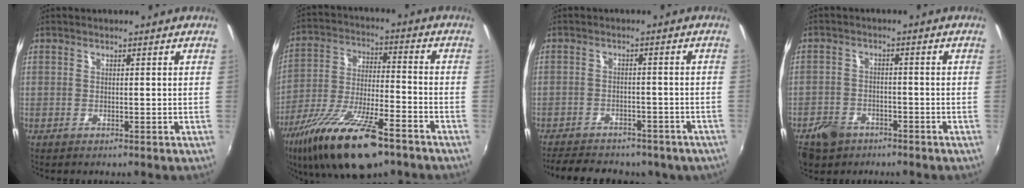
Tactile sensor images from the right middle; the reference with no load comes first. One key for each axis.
{"total": 19.3, "fx": -12.7, "fy": 5.4, "fz": 13.5, "tx": -0.261, "ty": -0.039, "tz": -0.223}
{"total": 15.5, "fx": -12.3, "fy": 6.9, "fz": 6.4, "tx": -0.142, "ty": 0.000, "tz": -0.152}
{"total": 6.7, "fx": -4.6, "fy": 4.3, "fz": 2.4, "tx": -0.074, "ty": 0.006, "tz": -0.073}